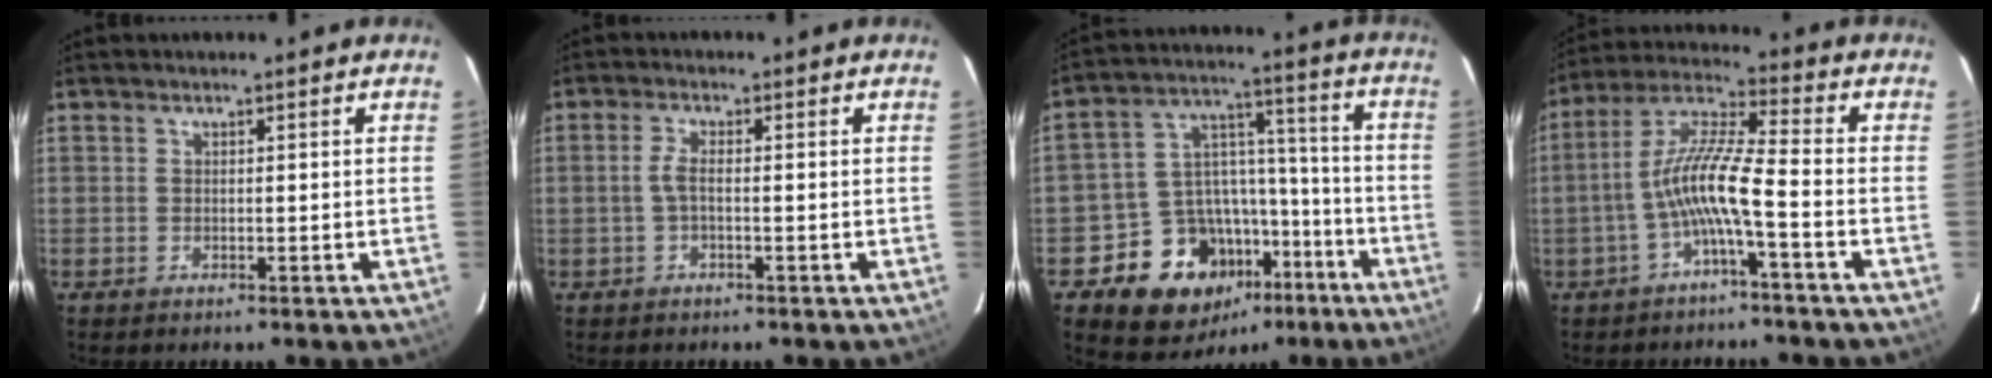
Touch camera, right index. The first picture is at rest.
{"total": 2.3, "force": [-0.5, 0.5, 2.2], "torque": [-0.049, 0.003, -0.010]}
{"total": 17.1, "force": [-9.5, 12.8, 6.3], "torque": [-0.132, 0.059, -0.124]}
{"total": 9.2, "force": [-3.3, 0.4, 8.6], "torque": [-0.192, 0.017, -0.064]}